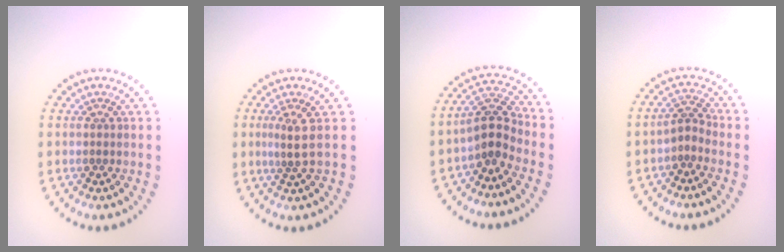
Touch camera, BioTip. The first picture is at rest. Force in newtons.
{"total": 1.8, "press": 1.1, "slide": 1.4}
{"total": 3.4, "press": 2.9, "slide": 1.8}
{"total": 1.9, "press": 1.3, "slide": 1.4}